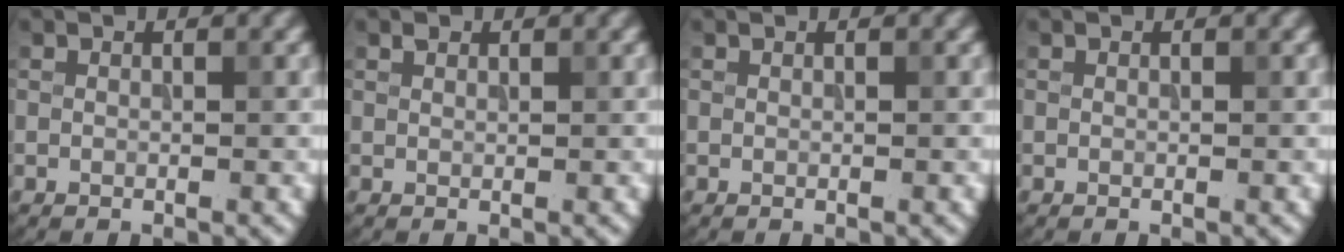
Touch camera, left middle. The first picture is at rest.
{"total": 0.6, "force": [0.5, 0.3, 0.1], "torque": [-0.001, -0.001, 0.011]}
{"total": 0.0}
{"total": 0.0}